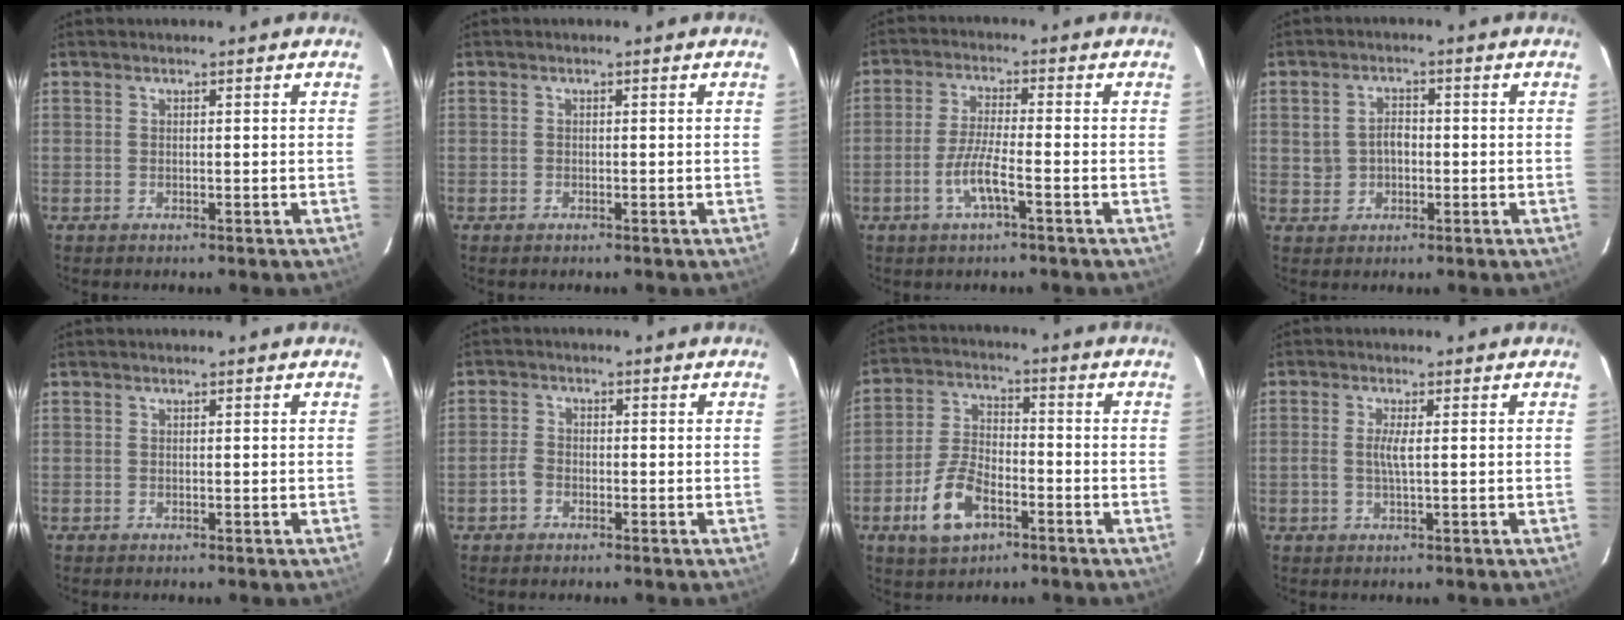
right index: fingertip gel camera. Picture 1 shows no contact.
{"total": 0.5, "force": [-0.4, 0.3, 0.2], "torque": [-0.001, 0.001, -0.008]}
{"total": 5.8, "force": [-2.8, 0.4, 5.1], "torque": [-0.108, -0.002, -0.054]}
{"total": 3.7, "force": [-0.2, 3.1, 2.1], "torque": [-0.040, 0.011, 0.002]}
{"total": 0.0}
{"total": 2.4, "force": [-1.4, 1.8, 0.9], "torque": [-0.019, 0.008, -0.027]}
{"total": 10.5, "force": [-5.1, 5.4, 7.4], "torque": [-0.160, 0.007, -0.090]}
{"total": 2.4, "force": [0.0, 0.1, 2.4], "torque": [-0.049, -0.001, -0.001]}